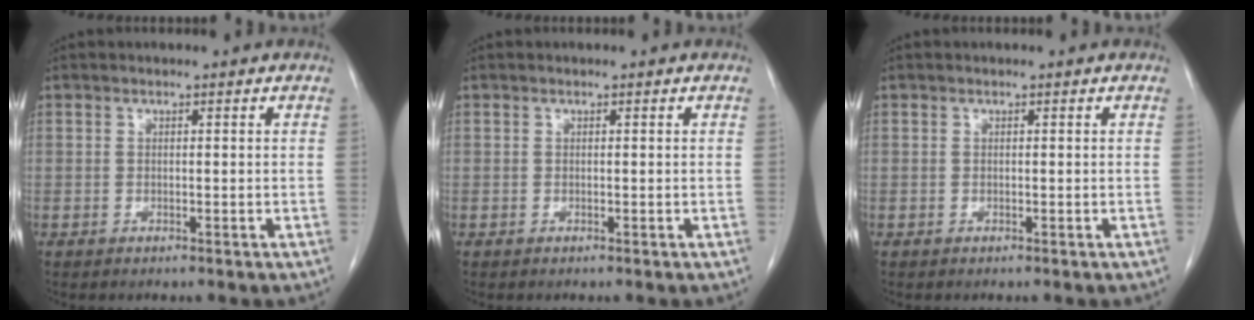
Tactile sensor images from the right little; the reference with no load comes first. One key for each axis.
{"total": 0.0}
{"total": 0.0}